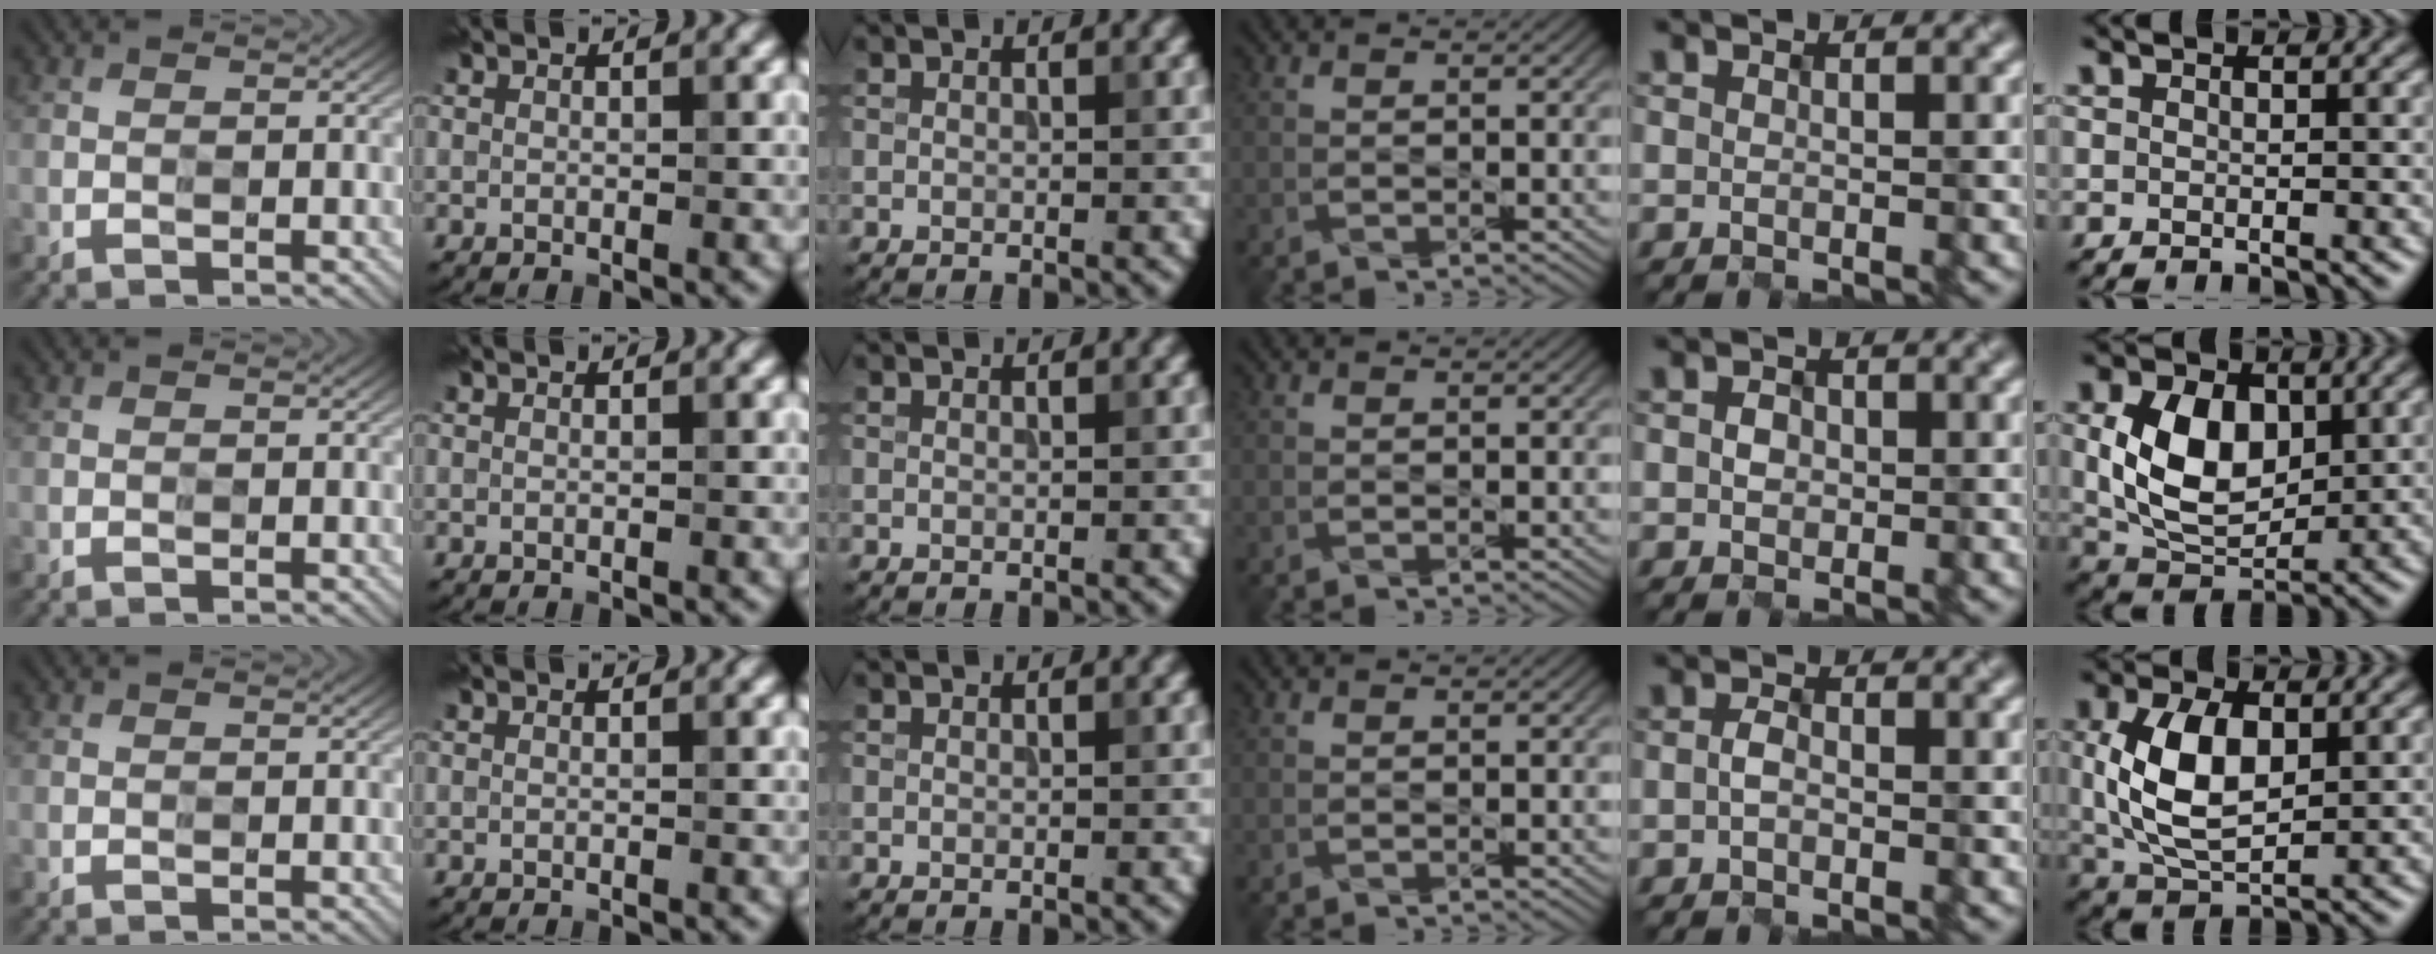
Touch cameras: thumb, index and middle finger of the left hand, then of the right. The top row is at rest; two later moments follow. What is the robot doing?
{"motion": "extract", "object": "drawer"}